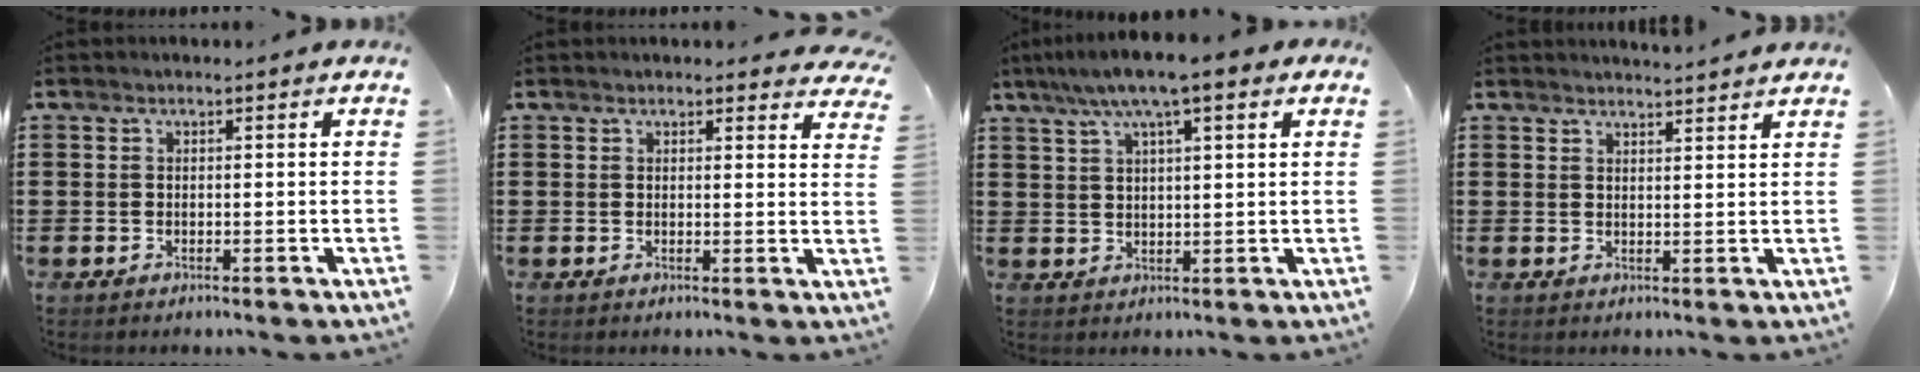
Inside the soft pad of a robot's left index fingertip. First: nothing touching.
{"total": 2.1, "force": [2.0, 0.3, 0.3], "torque": [-0.003, -0.005, 0.037]}
{"total": 7.6, "force": [4.9, 1.0, 5.7], "torque": [-0.119, 0.002, 0.086]}
{"total": 2.4, "force": [2.4, -0.3, 0.0], "torque": [-0.007, -0.006, 0.046]}